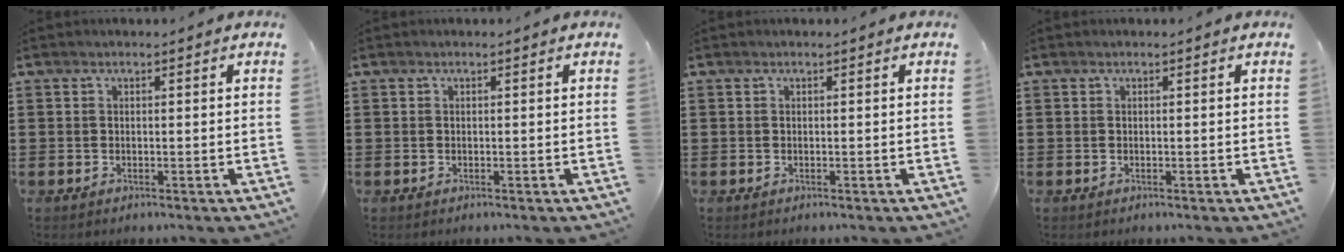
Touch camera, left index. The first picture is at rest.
{"total": 0.0}
{"total": 0.0}
{"total": 0.0}